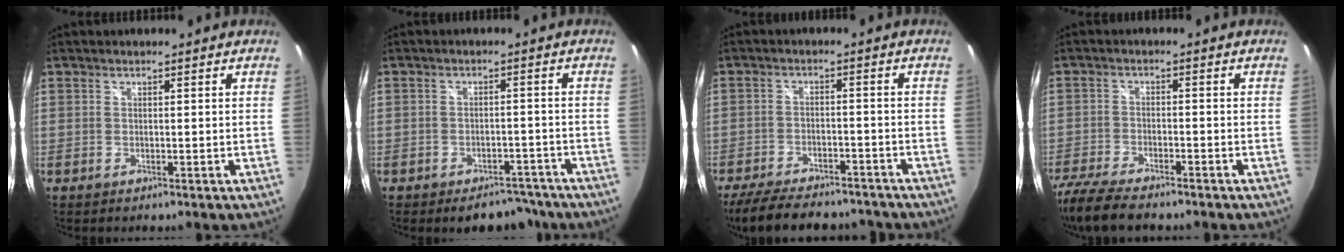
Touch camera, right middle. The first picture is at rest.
{"total": 7.4, "force": [-5.9, 4.0, 1.8], "torque": [-0.030, 0.022, -0.064]}
{"total": 16.8, "force": [-13.9, 5.7, 7.6], "torque": [-0.162, -0.018, -0.202]}
{"total": 11.3, "force": [-9.5, 2.5, 5.7], "torque": [-0.147, -0.036, -0.171]}